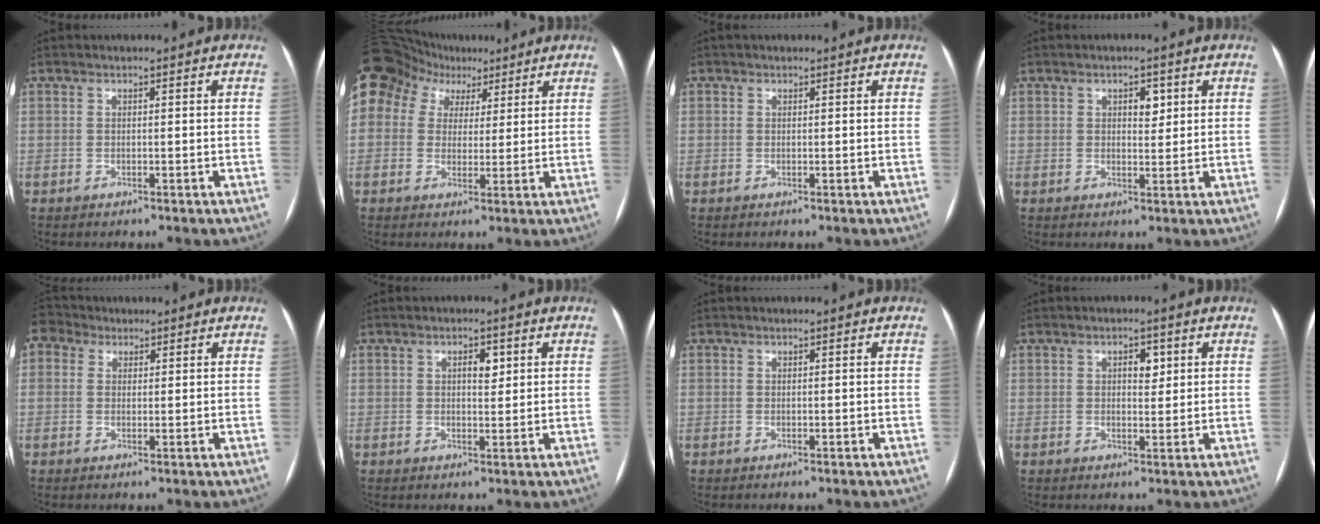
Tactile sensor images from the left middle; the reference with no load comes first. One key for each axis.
{"total": 22.9, "fx": 12.4, "fy": 17.2, "fz": 8.9, "tx": -0.287, "ty": 0.099, "tz": 0.232}
{"total": 1.2, "fx": -0.4, "fy": -0.9, "fz": -0.7, "tx": 0.017, "ty": -0.007, "tz": -0.009}
{"total": 2.7, "fx": 1.1, "fy": 1.4, "fz": 2.0, "tx": -0.027, "ty": 0.002, "tz": 0.016}
{"total": 2.8, "fx": 2.0, "fy": 1.9, "fz": 0.2, "tx": -0.006, "ty": 0.021, "tz": 0.038}
{"total": 2.5, "fx": 0.9, "fy": 1.1, "fz": 2.1, "tx": -0.030, "ty": 0.001, "tz": 0.014}
{"total": 1.4, "fx": -0.6, "fy": -1.1, "fz": -0.8, "tx": 0.020, "ty": -0.008, "tz": -0.011}
{"total": 2.6, "fx": 1.0, "fy": 1.4, "fz": 2.0, "tx": -0.028, "ty": 0.003, "tz": 0.014}